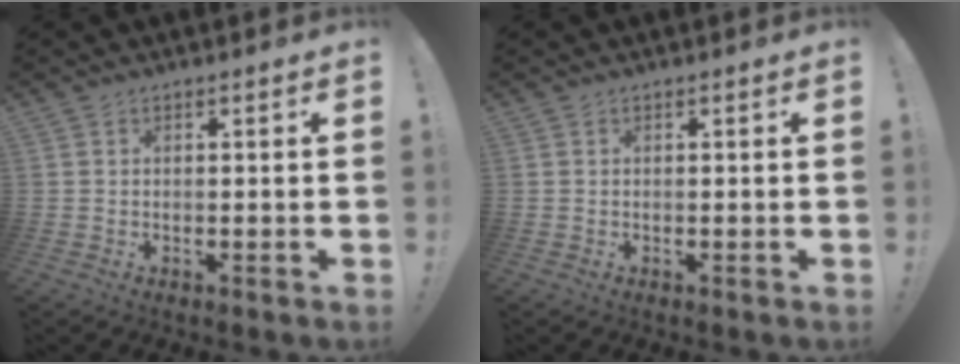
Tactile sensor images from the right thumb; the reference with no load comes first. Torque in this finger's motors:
{"motor_torque": [-0.01, 0.00, 0.01, -0.01, 0.00]}